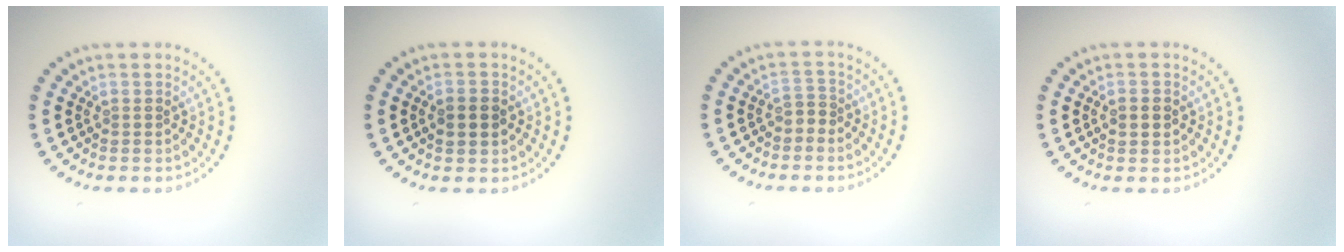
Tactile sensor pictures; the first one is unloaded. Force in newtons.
{"total": 2.7, "press": 2.7, "slide": 0.2}
{"total": 1.1, "press": 0.8, "slide": 0.7}
{"total": 2.1, "press": 2.1, "slide": 0.1}